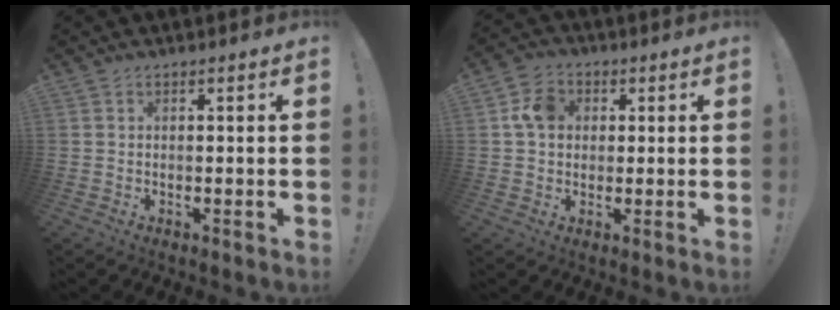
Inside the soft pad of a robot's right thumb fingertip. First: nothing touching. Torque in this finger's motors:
{"motor_torque": [0.13, 0.73, 0.12, -0.08, 0.00]}